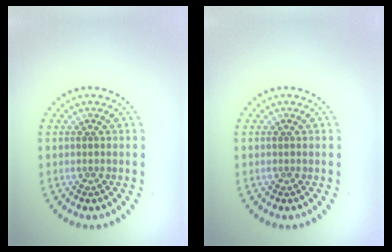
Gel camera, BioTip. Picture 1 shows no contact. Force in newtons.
{"total": 0.0}